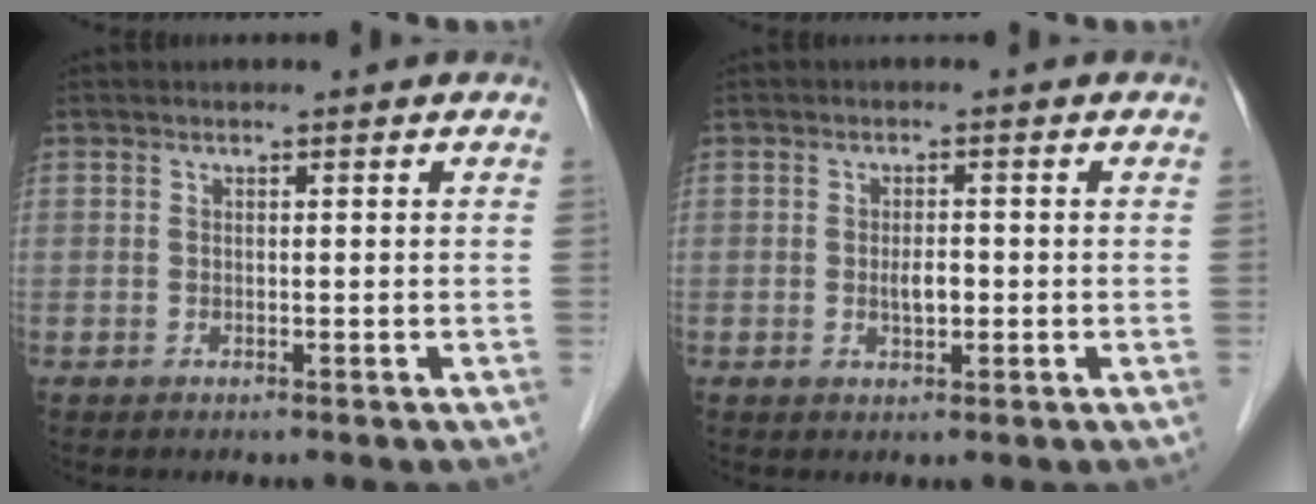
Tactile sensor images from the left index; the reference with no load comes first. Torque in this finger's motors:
{"motor_torque": [0.25, 0.23, 0.02, 0.04]}